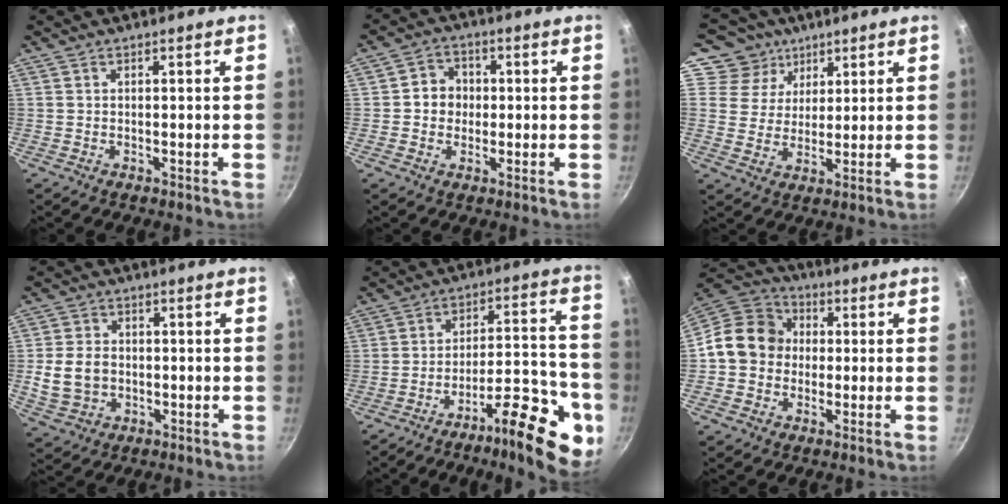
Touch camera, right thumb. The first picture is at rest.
{"total": 5.5, "force": [0.1, 5.0, 2.2], "torque": [-0.002, 0.009, -0.007]}
{"total": 8.7, "force": [4.9, 6.9, 2.1], "torque": [-0.002, -0.018, 0.080]}
{"total": 8.0, "force": [-0.7, 6.6, 4.6], "torque": [-0.073, 0.008, -0.007]}
{"total": 14.5, "force": [-7.0, 4.2, 12.0], "torque": [-0.142, 0.040, -0.101]}
{"total": 12.7, "force": [0.1, 11.3, 6.0], "torque": [-0.070, 0.027, -0.019]}